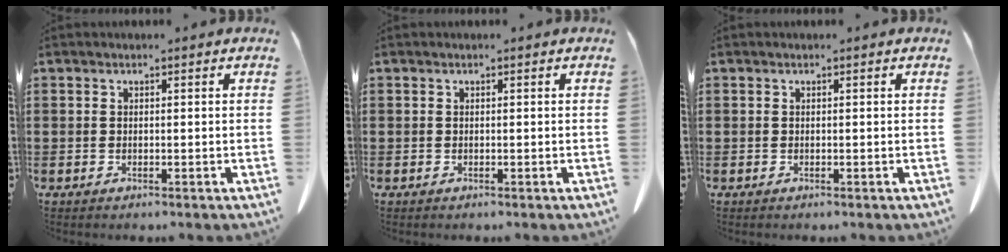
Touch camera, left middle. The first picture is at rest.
{"total": 0.0}
{"total": 0.0}